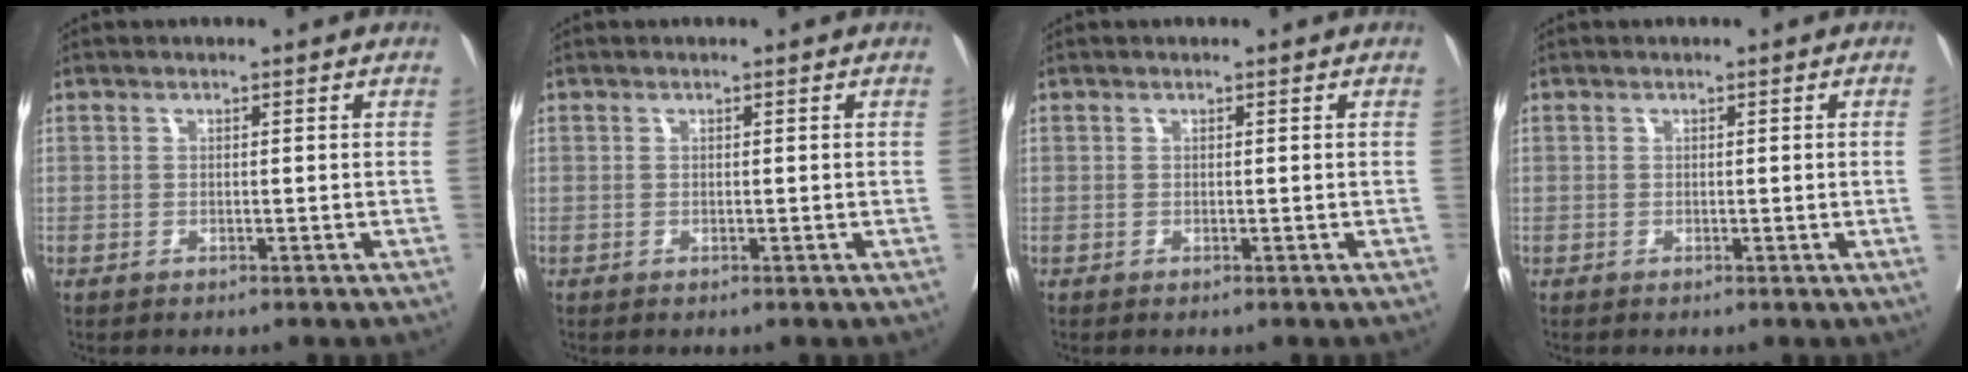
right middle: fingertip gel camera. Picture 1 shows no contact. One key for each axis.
{"total": 0.0}
{"total": 0.0}
{"total": 1.7, "fx": -0.1, "fy": -0.7, "fz": 1.6, "tx": -0.025, "ty": -0.002, "tz": 0.002}